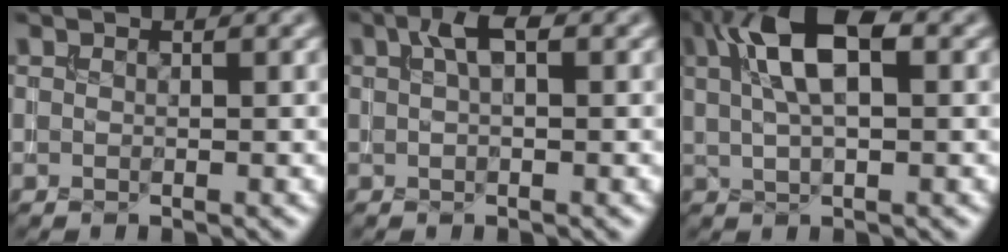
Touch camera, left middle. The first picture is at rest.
{"total": 2.4, "force": [0.9, 0.9, 2.1], "torque": [-0.039, 0.009, 0.012]}
{"total": 7.1, "force": [2.2, 2.8, 6.1], "torque": [-0.111, 0.018, 0.032]}